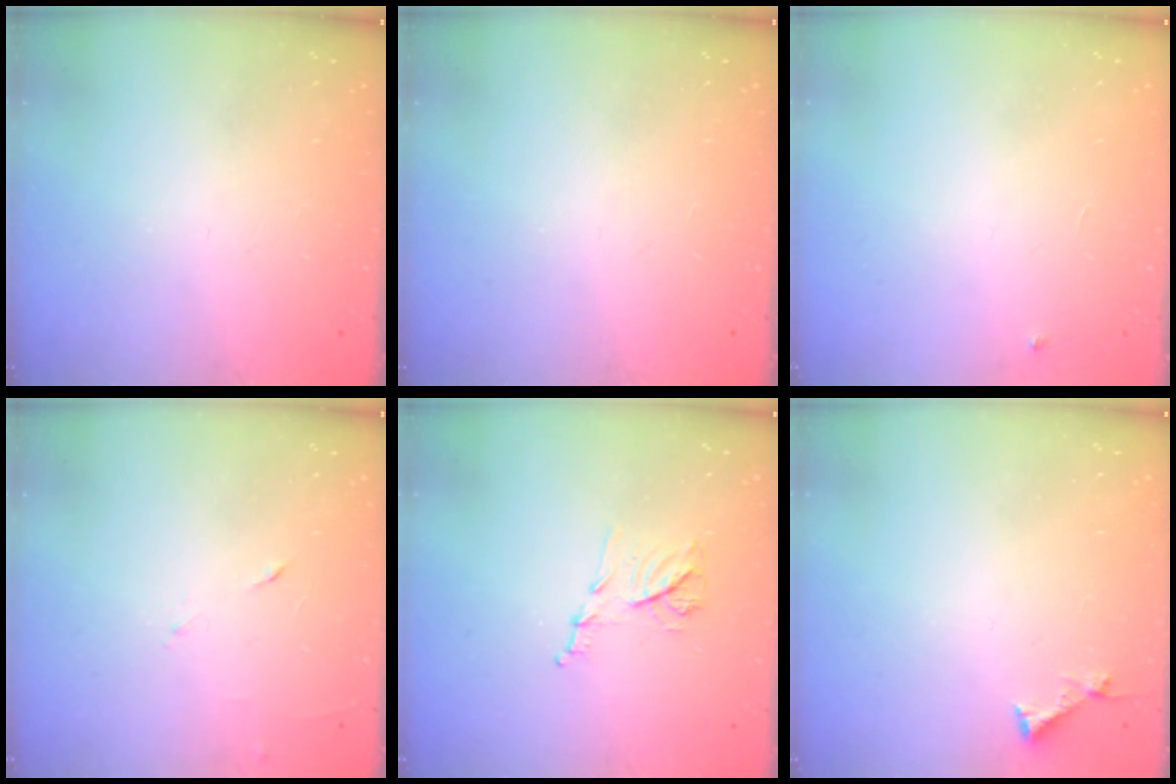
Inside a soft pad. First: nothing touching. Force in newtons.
{"total": 0.0}
{"total": 2.7, "press": 2.7, "slide": 0.4}
{"total": 3.9, "press": 3.8, "slide": 0.8}
{"total": 8.8, "press": 8.7, "slide": 1.0}
{"total": 3.1, "press": 3.1, "slide": 0.3}